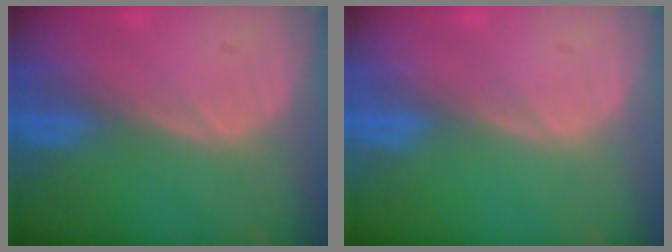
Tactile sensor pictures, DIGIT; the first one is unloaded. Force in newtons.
{"total": 0.0}